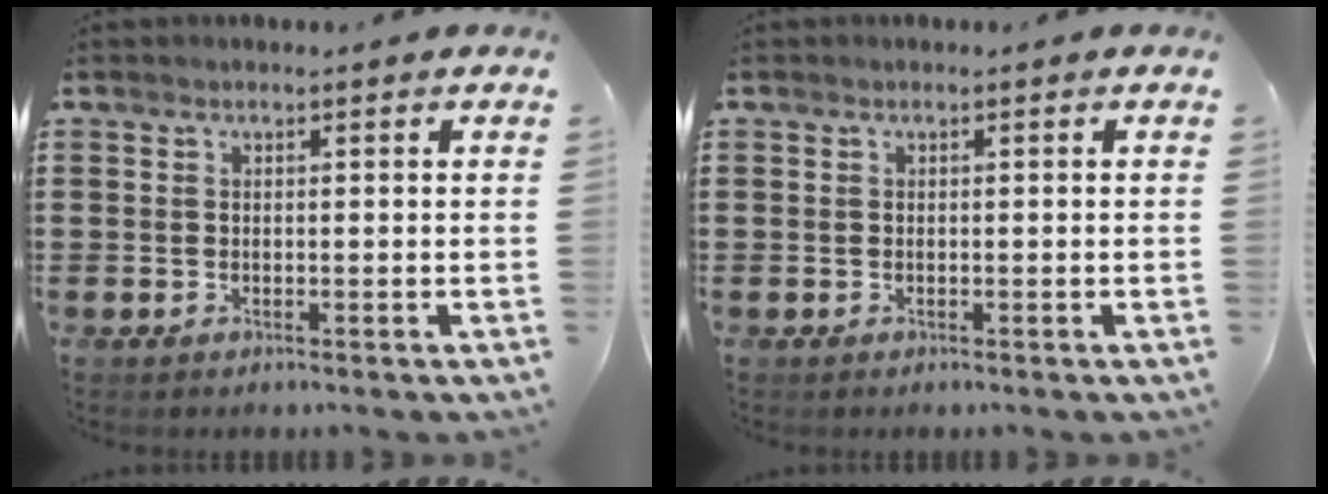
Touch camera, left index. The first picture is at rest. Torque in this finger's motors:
{"motor_torque": [-0.02, -0.02, 0.00, 0.00]}